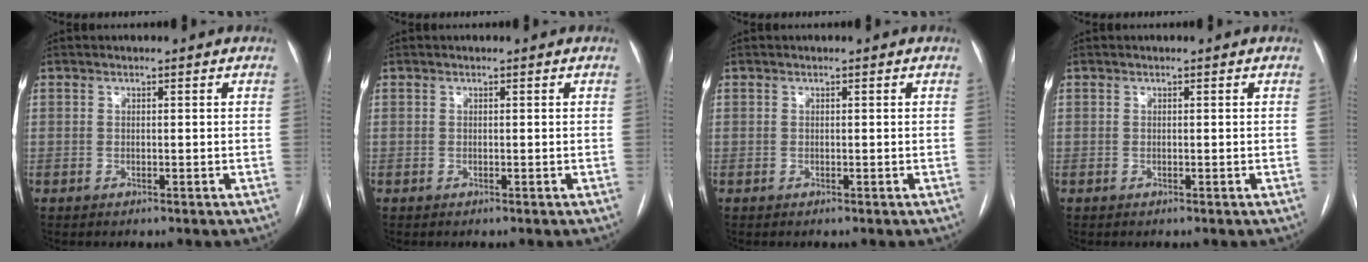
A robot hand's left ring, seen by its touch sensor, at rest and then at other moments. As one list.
[{"total": 0.0}, {"total": 0.0}, {"total": 0.0}]